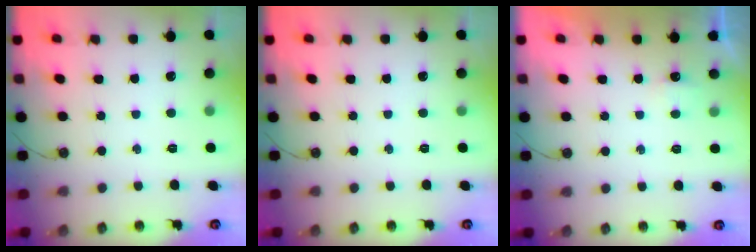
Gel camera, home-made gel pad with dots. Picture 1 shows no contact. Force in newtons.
{"total": 0.0}
{"total": 2.8, "press": 2.8, "slide": 0.4}